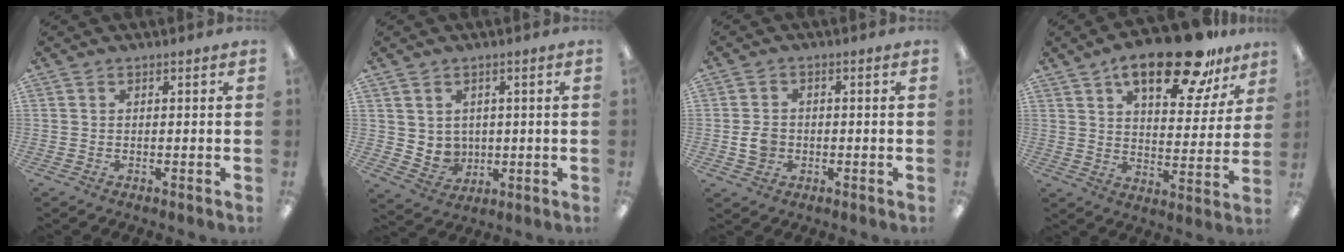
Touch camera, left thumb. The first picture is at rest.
{"total": 4.5, "force": [2.2, 3.9, 0.3], "torque": [-0.015, -0.014, 0.045]}
{"total": 4.2, "force": [-0.7, 3.4, 2.3], "torque": [-0.044, 0.005, -0.013]}
{"total": 19.5, "force": [13.3, 7.5, 12.1], "torque": [-0.179, -0.071, 0.217]}